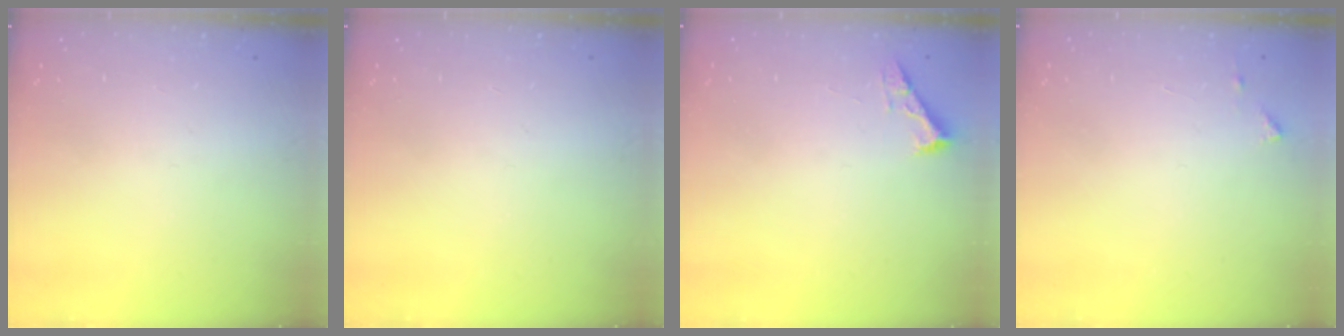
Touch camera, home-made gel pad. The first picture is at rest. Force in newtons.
{"total": 0.0}
{"total": 2.5, "press": 2.5, "slide": 0.3}
{"total": 4.1, "press": 4.1, "slide": 0.5}